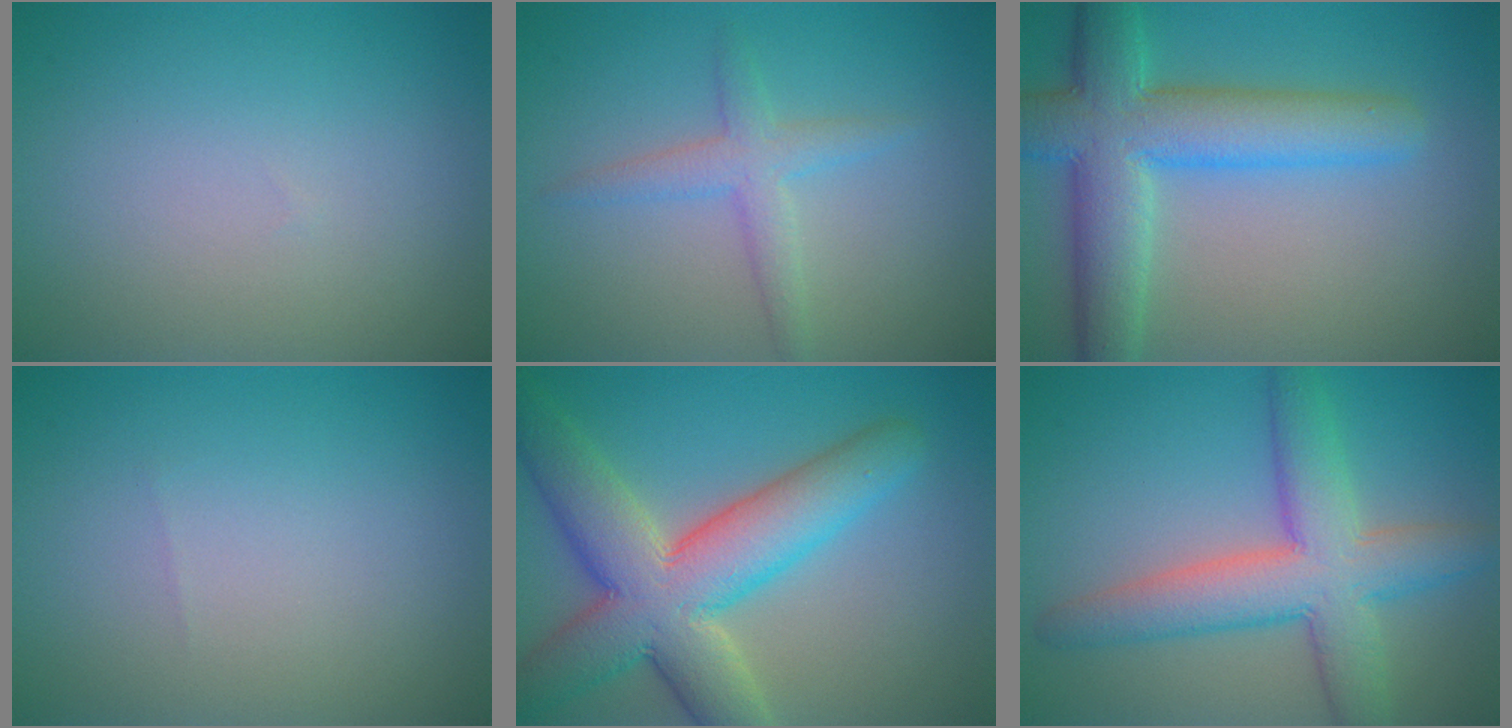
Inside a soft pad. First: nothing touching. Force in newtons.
{"total": 2.6, "press": 2.6, "slide": 0.0}
{"total": 8.3, "press": 8.3, "slide": 0.2}
{"total": 0.0}
{"total": 10.2, "press": 10.2, "slide": 0.5}
{"total": 7.3, "press": 7.3, "slide": 0.4}